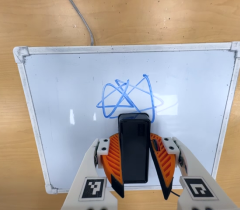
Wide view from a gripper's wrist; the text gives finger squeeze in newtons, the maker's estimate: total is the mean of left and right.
{"total": 5.3, "left": 4.6, "right": 5.9}